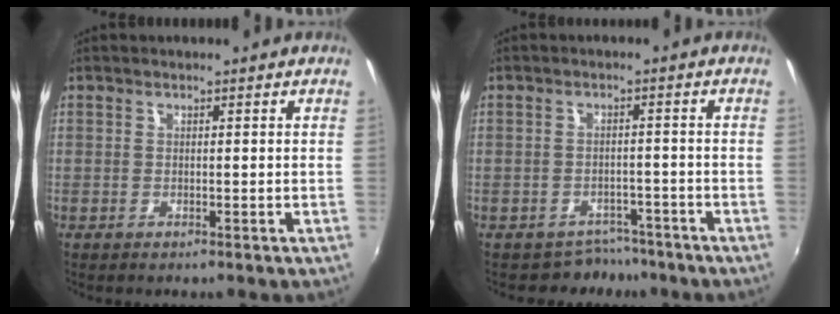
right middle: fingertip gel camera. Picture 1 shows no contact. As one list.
[{"total": 5.1, "force": [-4.1, 2.9, 0.0], "torque": [-0.004, 0.010, -0.057]}]